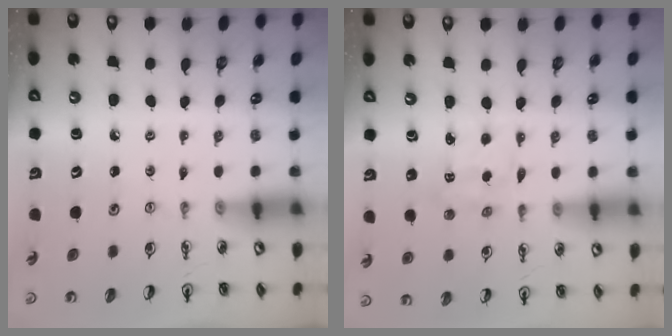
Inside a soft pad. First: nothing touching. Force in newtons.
{"total": 2.8, "press": 2.8, "slide": 0.4}